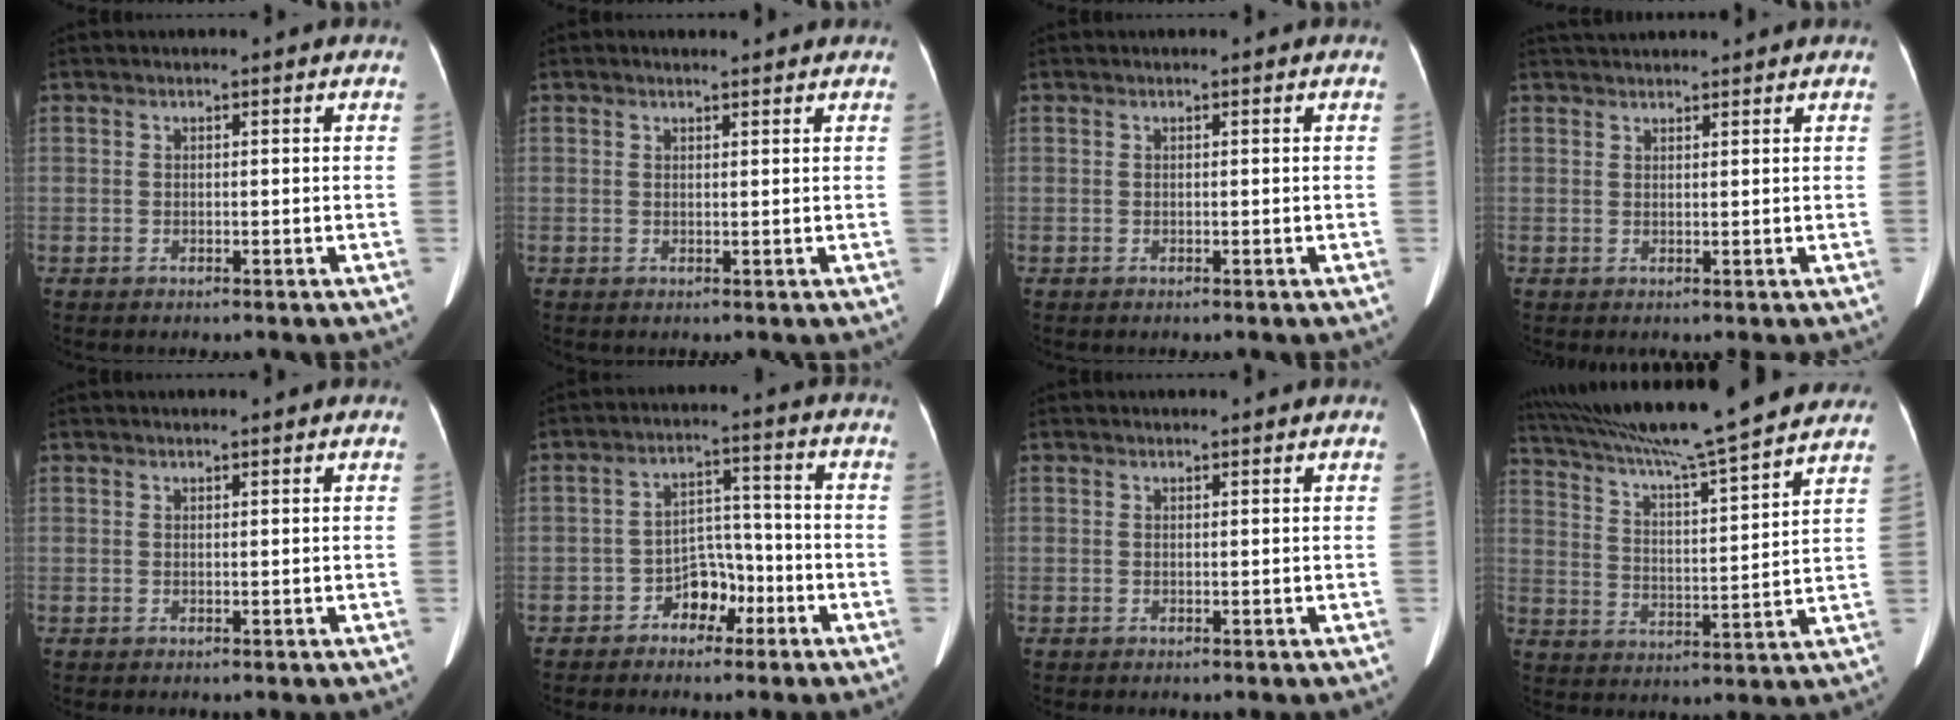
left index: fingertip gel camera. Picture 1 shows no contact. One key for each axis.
{"total": 1.9, "fx": 1.8, "fy": 0.3, "fz": 0.6, "tx": -0.014, "ty": 0.009, "tz": 0.026}
{"total": 0.0}
{"total": 5.0, "fx": 4.8, "fy": 0.5, "fz": 1.5, "tx": -0.021, "ty": 0.040, "tz": 0.073}
{"total": 1.6, "fx": 1.4, "fy": -0.1, "fz": 0.7, "tx": -0.008, "ty": 0.015, "tz": 0.023}
{"total": 5.4, "fx": -3.1, "fy": 3.4, "fz": 2.9, "tx": -0.048, "ty": 0.024, "tz": -0.052}
{"total": 1.1, "fx": 1.1, "fy": 0.2, "fz": 0.1, "tx": -0.009, "ty": 0.013, "tz": 0.013}
{"total": 22.9, "fx": 19.9, "fy": 0.1, "fz": 11.3, "tx": -0.196, "ty": 0.011, "tz": 0.298}